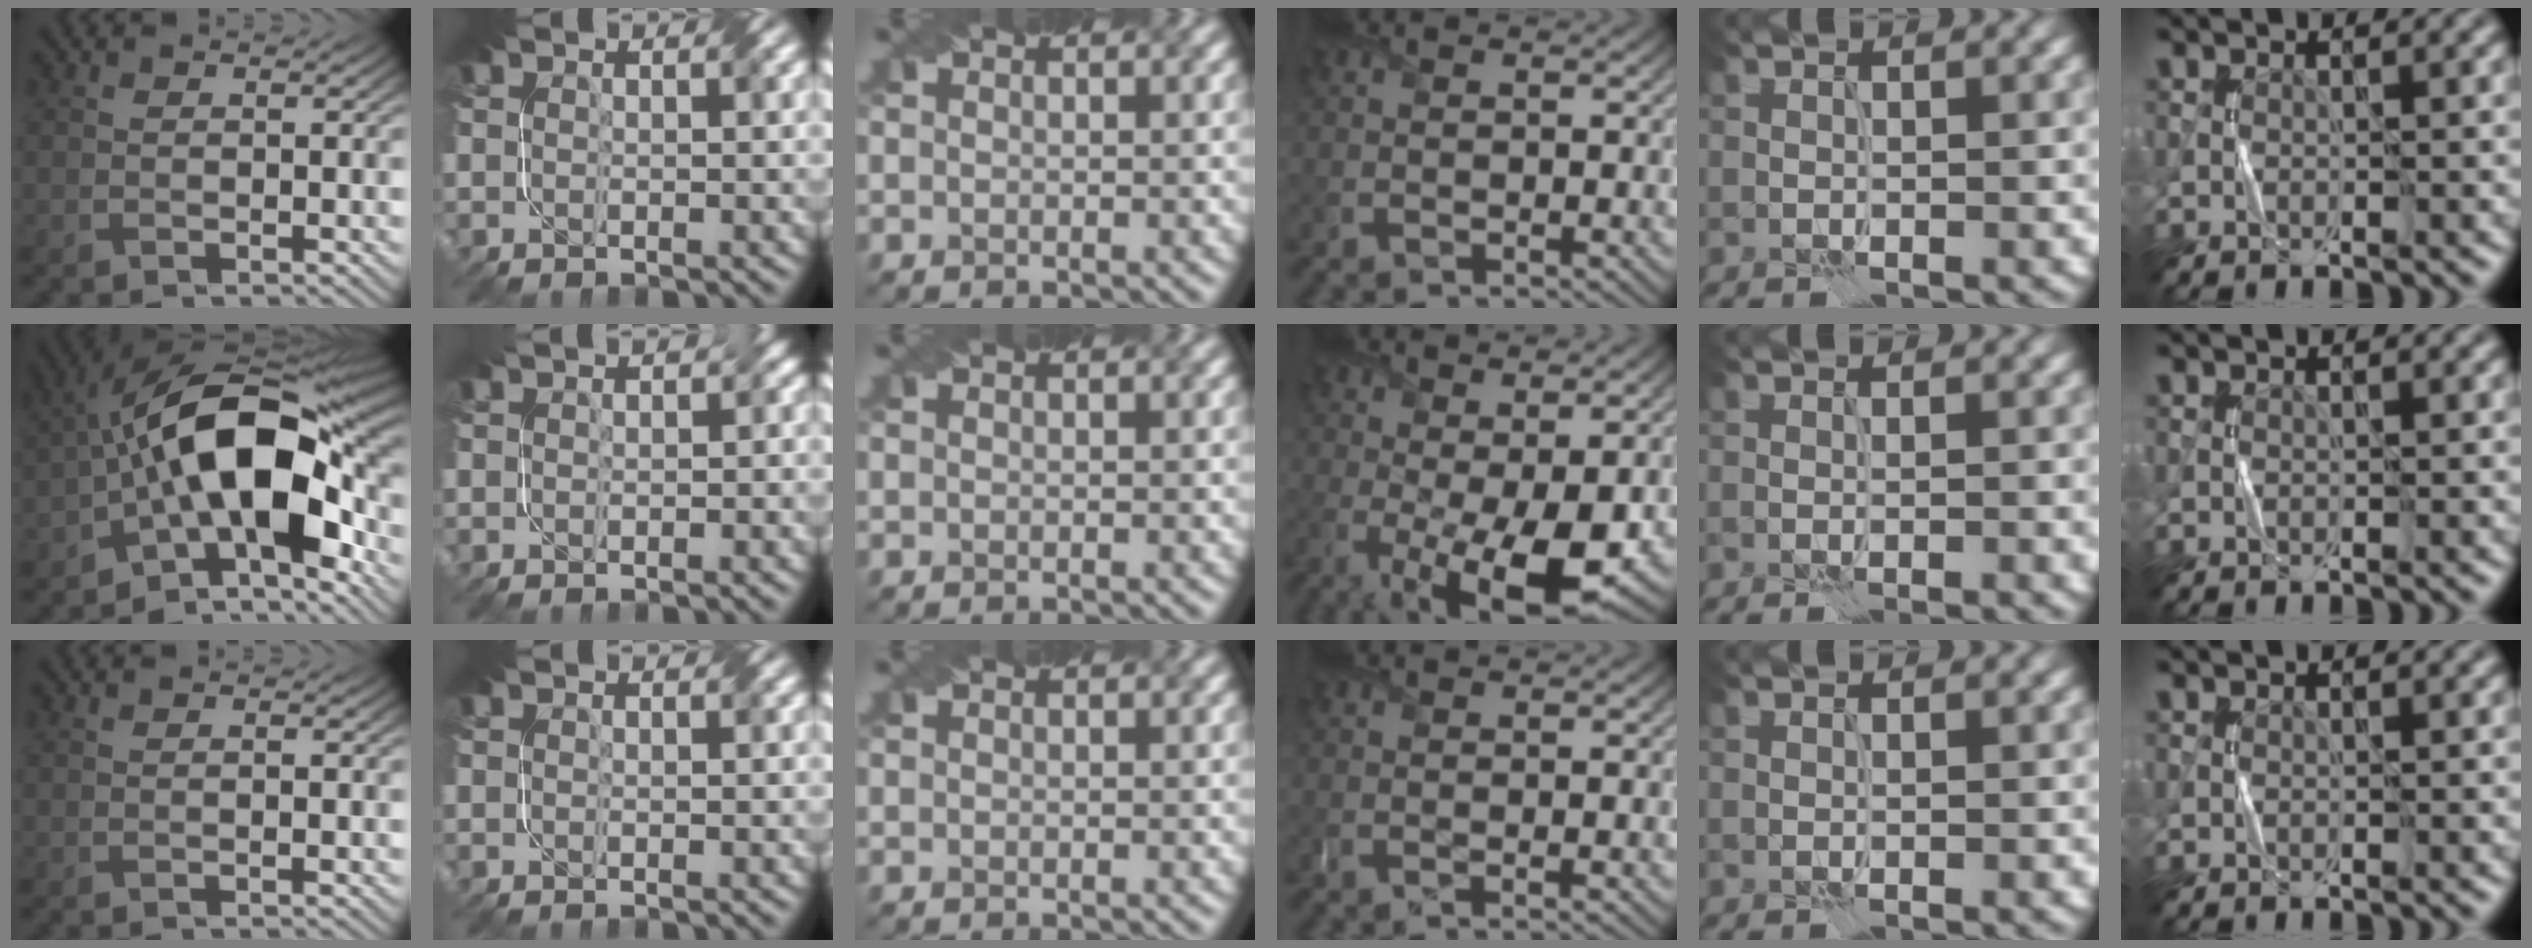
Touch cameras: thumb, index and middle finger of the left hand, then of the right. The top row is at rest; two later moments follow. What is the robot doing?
{"motion": "fold", "object": "napkin"}